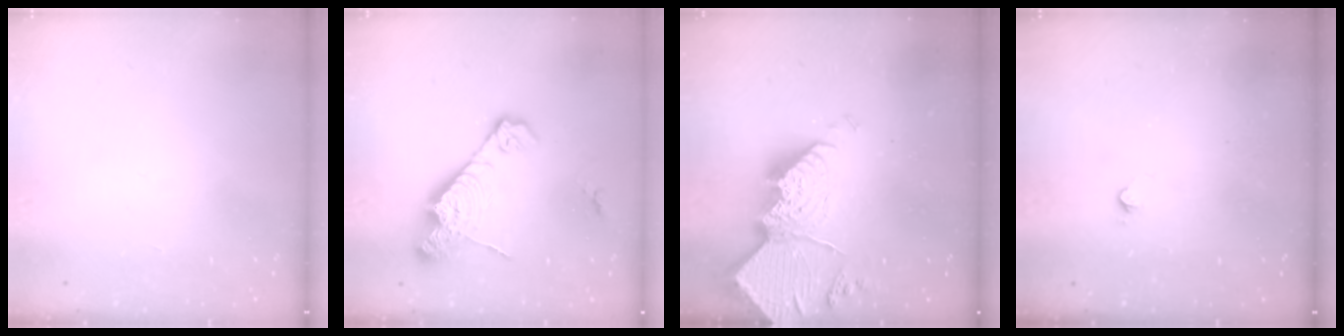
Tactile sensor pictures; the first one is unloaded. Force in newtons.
{"total": 14.2, "press": 14.2, "slide": 1.3}
{"total": 23.2, "press": 23.2, "slide": 1.9}
{"total": 2.7, "press": 2.7, "slide": 0.5}